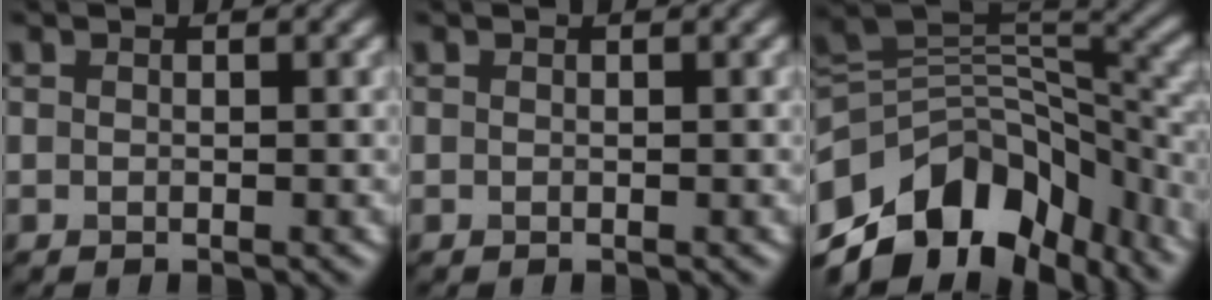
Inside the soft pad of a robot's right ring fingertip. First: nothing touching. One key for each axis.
{"total": 0.0}
{"total": 14.3, "fx": -7.9, "fy": 9.2, "fz": 7.7, "tx": -0.167, "ty": 0.007, "tz": -0.128}